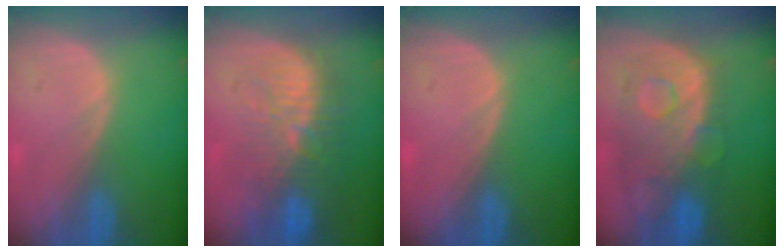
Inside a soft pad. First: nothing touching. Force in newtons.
{"total": 10.9, "press": 9.6, "slide": 5.1}
{"total": 0.0}
{"total": 11.2, "press": 9.7, "slide": 5.6}